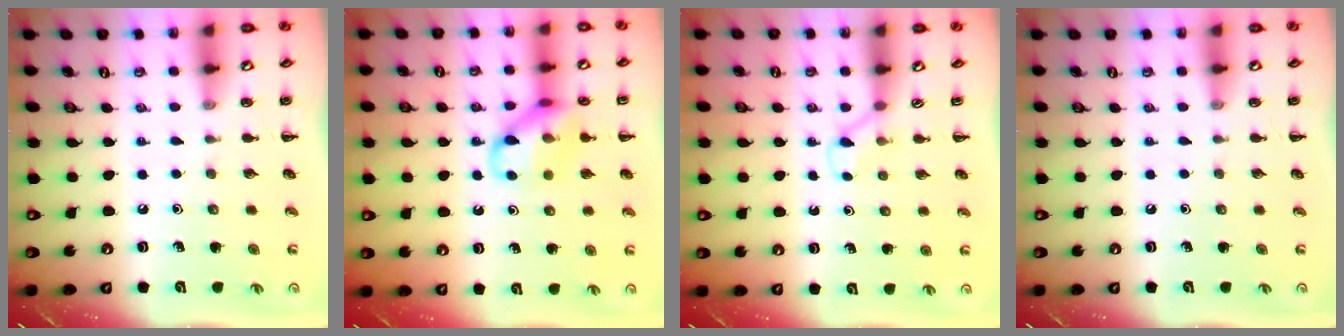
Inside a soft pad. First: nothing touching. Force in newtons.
{"total": 12.1, "press": 12.0, "slide": 1.6}
{"total": 2.1, "press": 2.0, "slide": 0.8}
{"total": 0.0}